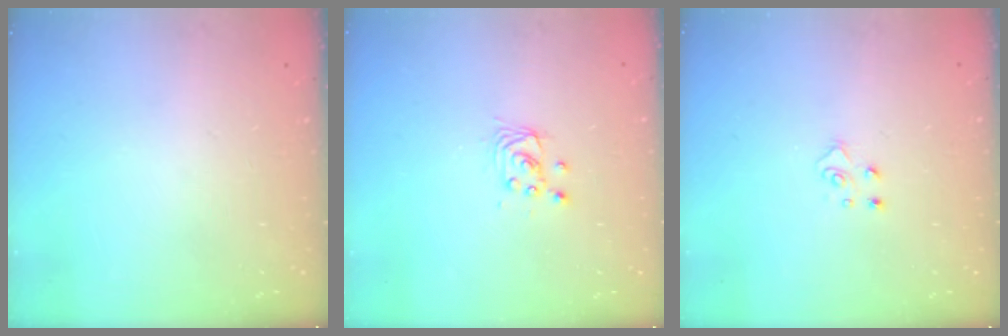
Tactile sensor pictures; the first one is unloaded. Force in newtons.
{"total": 2.8, "press": 2.8, "slide": 0.2}
{"total": 4.8, "press": 4.8, "slide": 0.5}